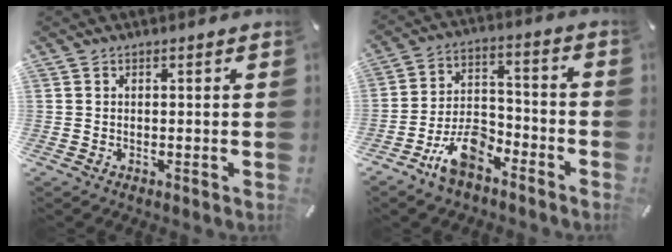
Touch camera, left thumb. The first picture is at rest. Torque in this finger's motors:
{"motor_torque": [0.21, 1.54, 0.48, 0.46, 0.22]}